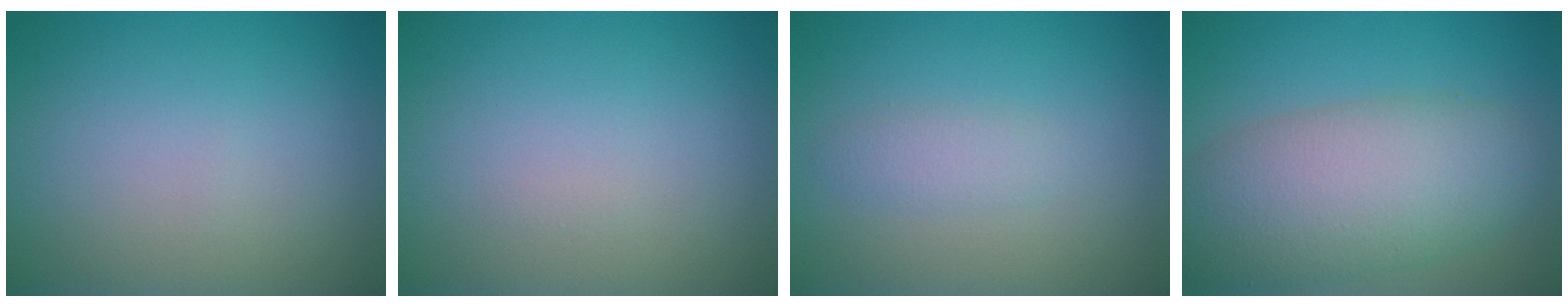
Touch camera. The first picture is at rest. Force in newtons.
{"total": 0.0}
{"total": 1.4, "press": 1.4, "slide": 0.1}
{"total": 8.1, "press": 8.1, "slide": 0.6}